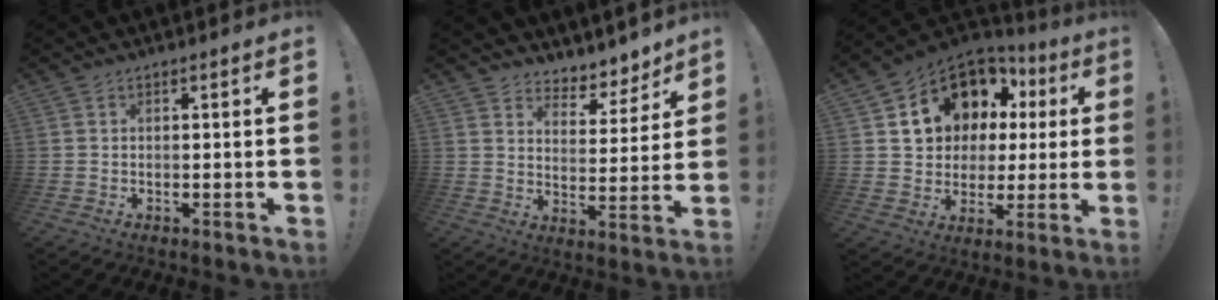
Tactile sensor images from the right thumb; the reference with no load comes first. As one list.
[{"total": 6.1, "force": [5.0, 3.3, 1.2], "torque": [-0.005, -0.054, 0.091]}, {"total": 14.7, "force": [6.9, 11.4, 6.2], "torque": [-0.094, -0.044, 0.149]}]